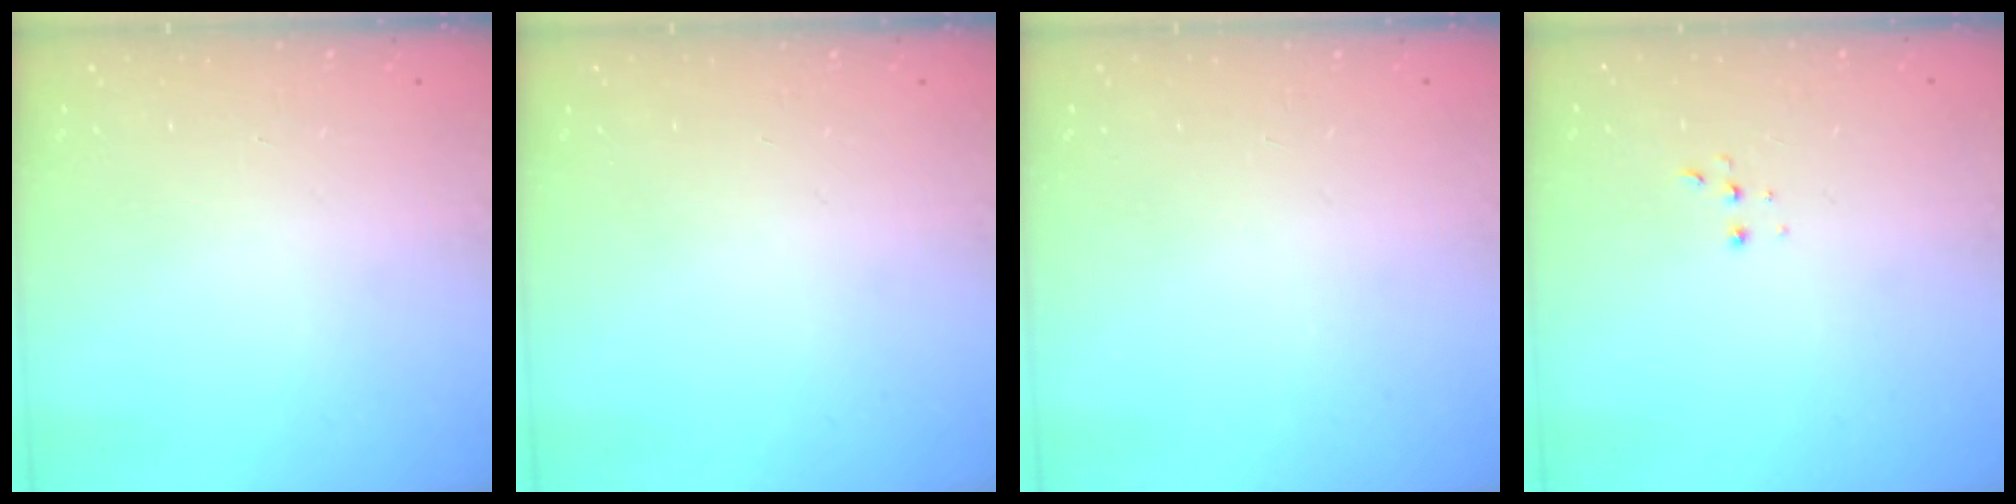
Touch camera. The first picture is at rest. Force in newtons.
{"total": 0.0}
{"total": 0.0}
{"total": 2.2, "press": 2.2, "slide": 0.5}